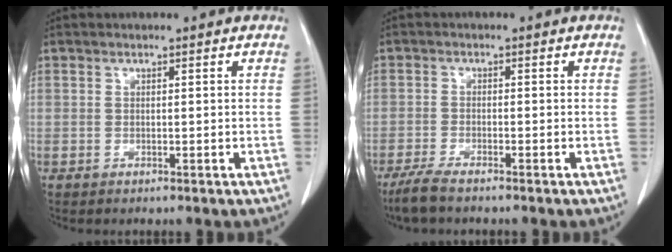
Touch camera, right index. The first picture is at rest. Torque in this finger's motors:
{"motor_torque": [0.11, -0.02, 0.08, 0.02]}